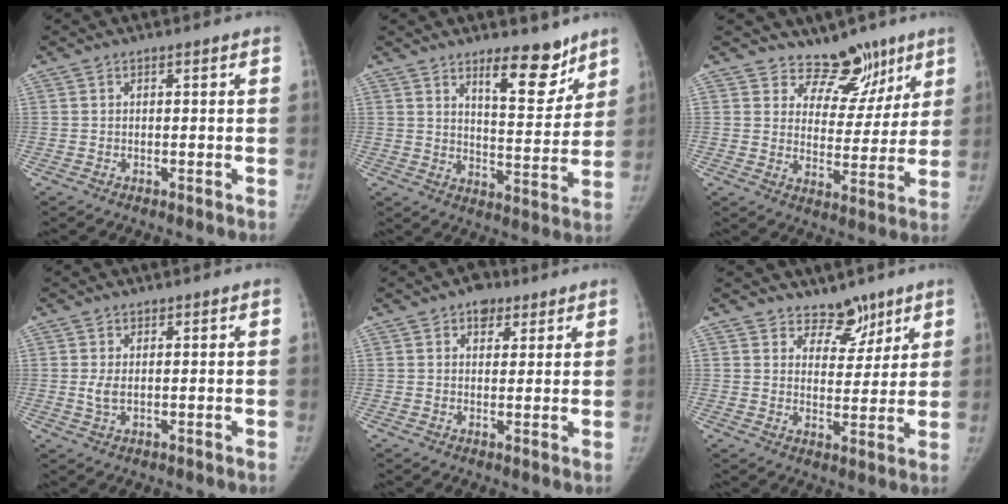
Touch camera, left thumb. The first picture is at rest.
{"total": 10.7, "force": [7.6, 3.8, 6.5], "torque": [-0.064, -0.061, 0.121]}
{"total": 10.3, "force": [7.8, 6.3, 2.4], "torque": [0.017, -0.050, 0.119]}
{"total": 2.4, "force": [0.3, 1.4, 1.9], "torque": [-0.039, -0.006, 0.009]}
{"total": 4.7, "force": [2.7, 3.3, 2.0], "torque": [0.001, -0.009, 0.036]}
{"total": 6.1, "force": [4.8, 3.7, 1.3], "torque": [0.021, -0.035, 0.077]}